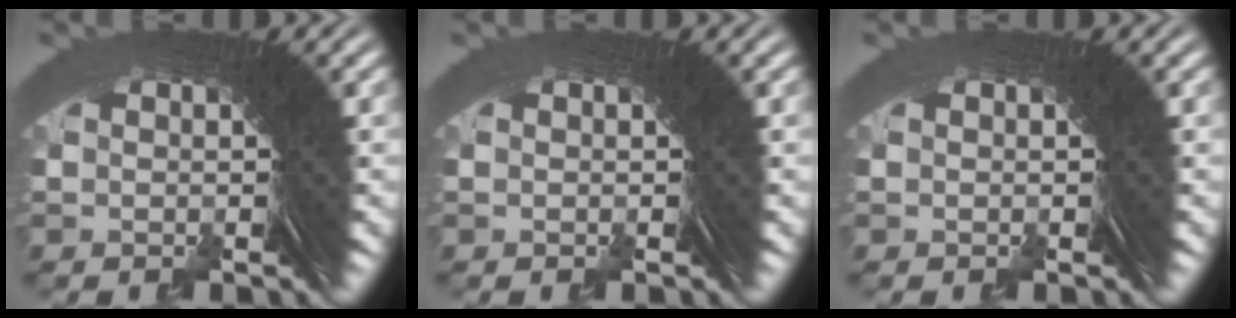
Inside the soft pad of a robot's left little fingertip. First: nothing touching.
{"total": 0.0}
{"total": 0.0}